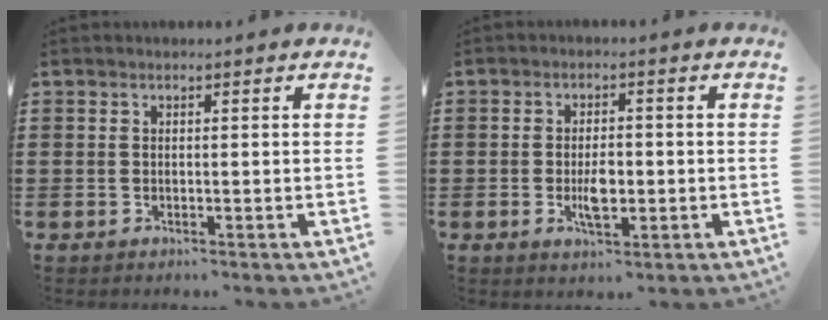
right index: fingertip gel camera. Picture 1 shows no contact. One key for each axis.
{"total": 4.1, "fx": -0.8, "fy": 1.6, "fz": 3.7, "tx": -0.065, "ty": -0.004, "tz": -0.017}